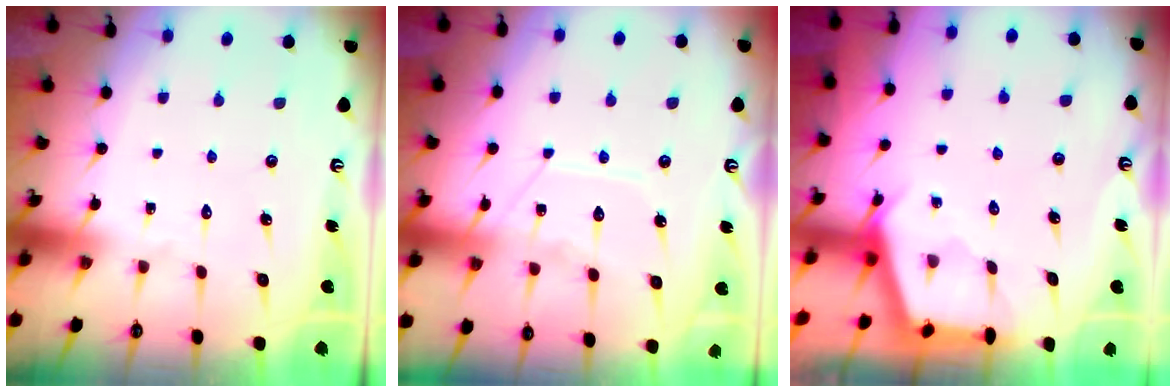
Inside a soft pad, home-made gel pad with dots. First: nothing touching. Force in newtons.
{"total": 10.7, "press": 10.7, "slide": 1.1}
{"total": 2.6, "press": 2.6, "slide": 0.3}